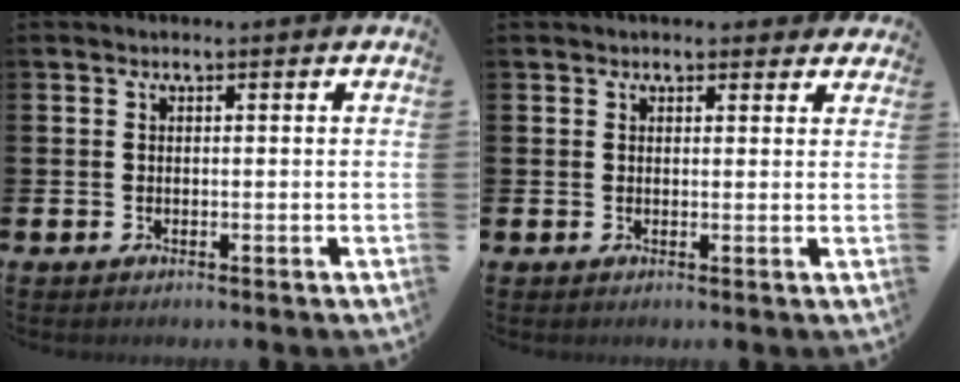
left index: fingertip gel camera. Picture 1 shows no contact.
{"total": 2.1, "force": [1.9, 0.8, 0.1], "torque": [0.008, -0.004, 0.032]}